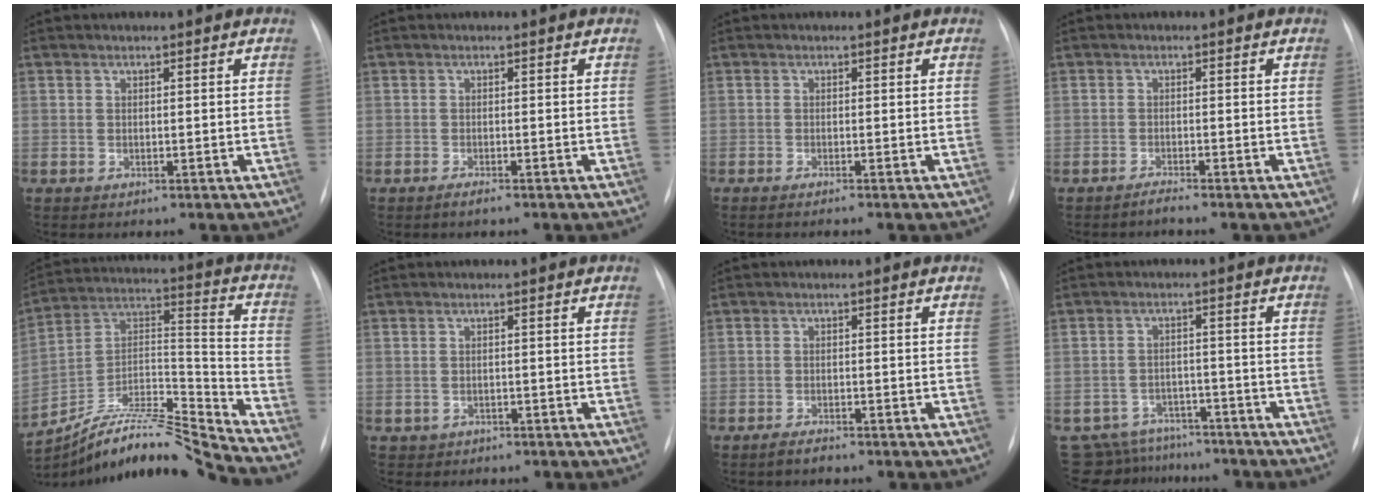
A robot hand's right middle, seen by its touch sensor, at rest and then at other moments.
{"total": 1.1, "force": [-0.8, 0.0, 0.7], "torque": [-0.018, -0.003, -0.016]}
{"total": 1.4, "force": [-1.1, -0.3, 0.8], "torque": [-0.010, 0.001, -0.017]}
{"total": 1.1, "force": [-1.0, -0.4, 0.3], "torque": [-0.007, -0.002, -0.019]}
{"total": 18.8, "force": [-18.0, -1.4, 5.0], "torque": [-0.097, 0.046, -0.315]}
{"total": 1.5, "force": [-0.9, 1.2, -0.1], "torque": [-0.010, 0.005, -0.011]}
{"total": 1.5, "force": [-1.3, 0.3, 0.6], "torque": [-0.019, -0.003, -0.021]}
{"total": 10.5, "force": [-9.7, 4.1, 0.4], "torque": [-0.010, 0.019, -0.129]}